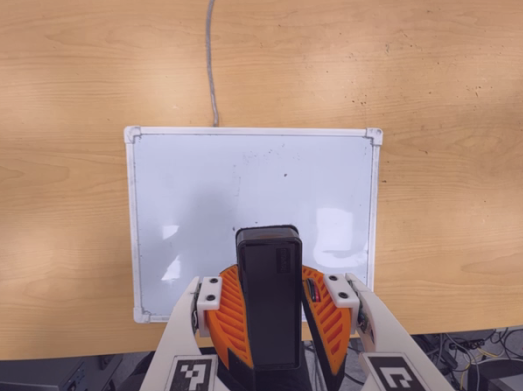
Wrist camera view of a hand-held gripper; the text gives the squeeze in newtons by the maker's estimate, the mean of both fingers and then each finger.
{"total": 10.4, "left": 10.5, "right": 10.2}